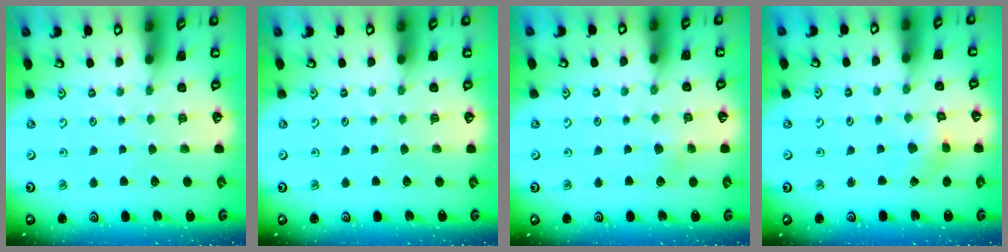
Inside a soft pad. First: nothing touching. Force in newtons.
{"total": 0.0}
{"total": 3.2, "press": 3.2, "slide": 0.3}
{"total": 2.6, "press": 2.6, "slide": 0.3}